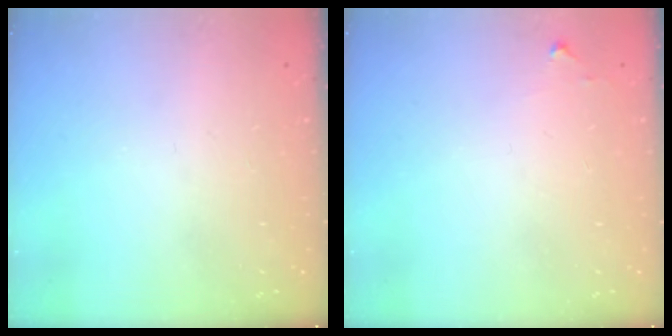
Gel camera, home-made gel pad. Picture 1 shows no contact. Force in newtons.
{"total": 5.0, "press": 5.0, "slide": 0.7}